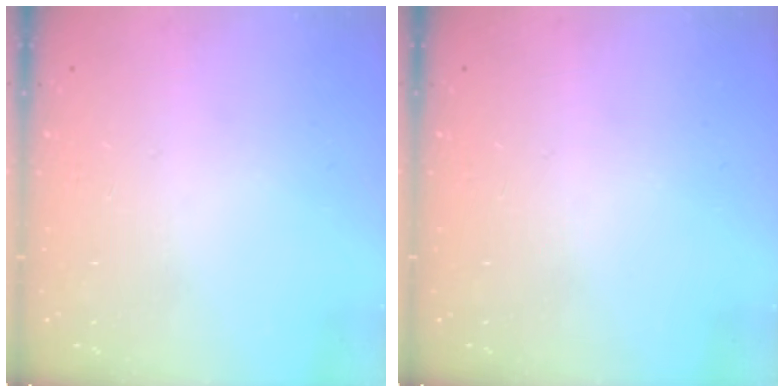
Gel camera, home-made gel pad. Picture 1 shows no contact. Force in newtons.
{"total": 0.0}